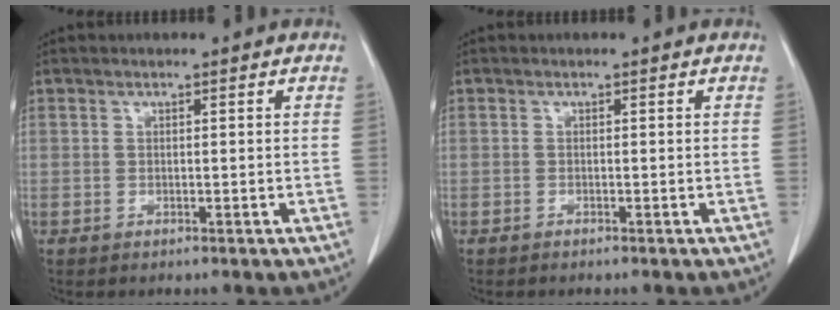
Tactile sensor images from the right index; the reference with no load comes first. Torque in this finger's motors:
{"motor_torque": [-0.21, 0.11, -0.03, 0.00]}